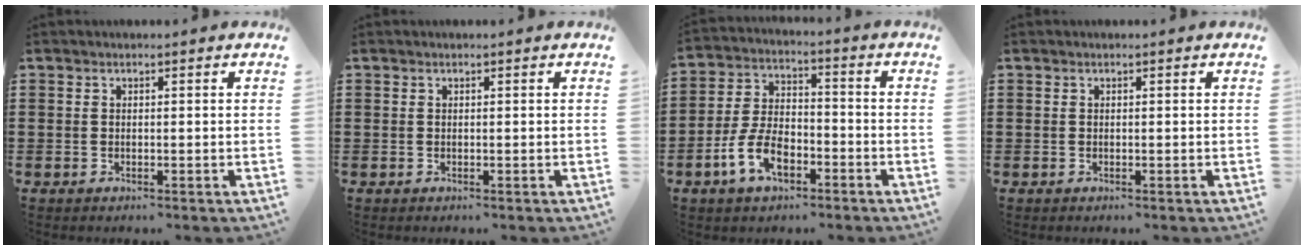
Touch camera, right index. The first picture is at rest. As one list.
[{"total": 0.0}, {"total": 8.1, "force": [-3.8, 4.3, 5.8], "torque": [-0.144, -0.001, -0.077]}, {"total": 0.0}]